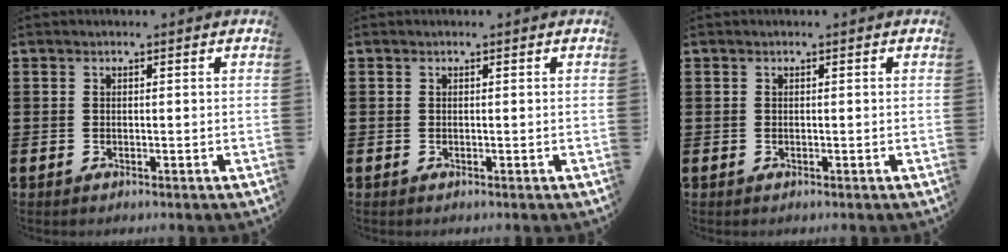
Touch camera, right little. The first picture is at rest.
{"total": 0.0}
{"total": 0.0}